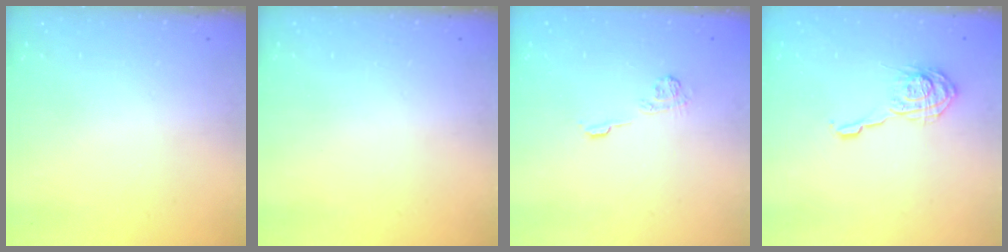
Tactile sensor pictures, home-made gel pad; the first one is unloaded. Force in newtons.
{"total": 0.0}
{"total": 6.9, "press": 6.9, "slide": 0.4}
{"total": 13.8, "press": 13.8, "slide": 0.5}